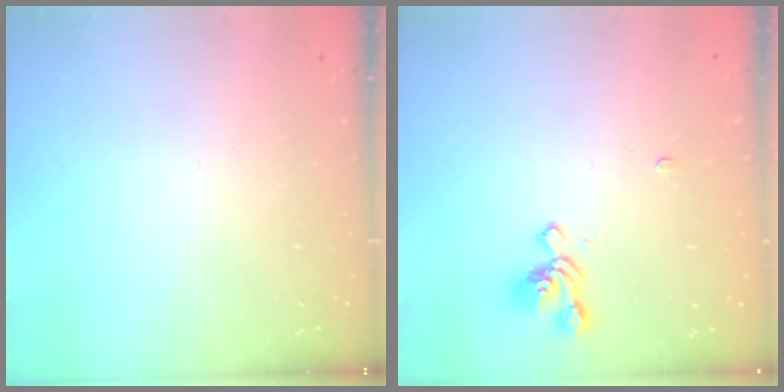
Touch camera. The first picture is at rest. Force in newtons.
{"total": 1.0, "press": 0.2, "slide": 1.0}